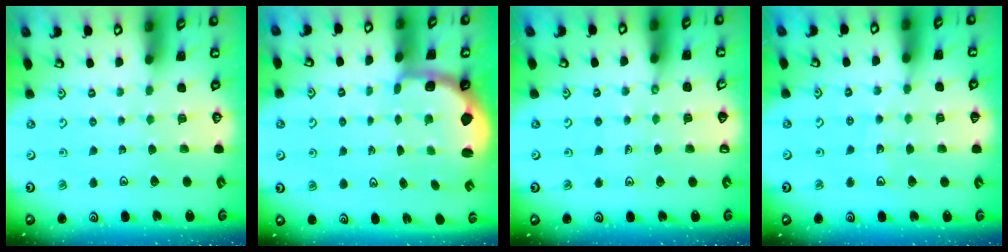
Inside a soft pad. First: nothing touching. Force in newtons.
{"total": 2.4, "press": 1.2, "slide": 2.1}
{"total": 1.7, "press": 1.7, "slide": 0.2}
{"total": 6.2, "press": 5.9, "slide": 2.1}